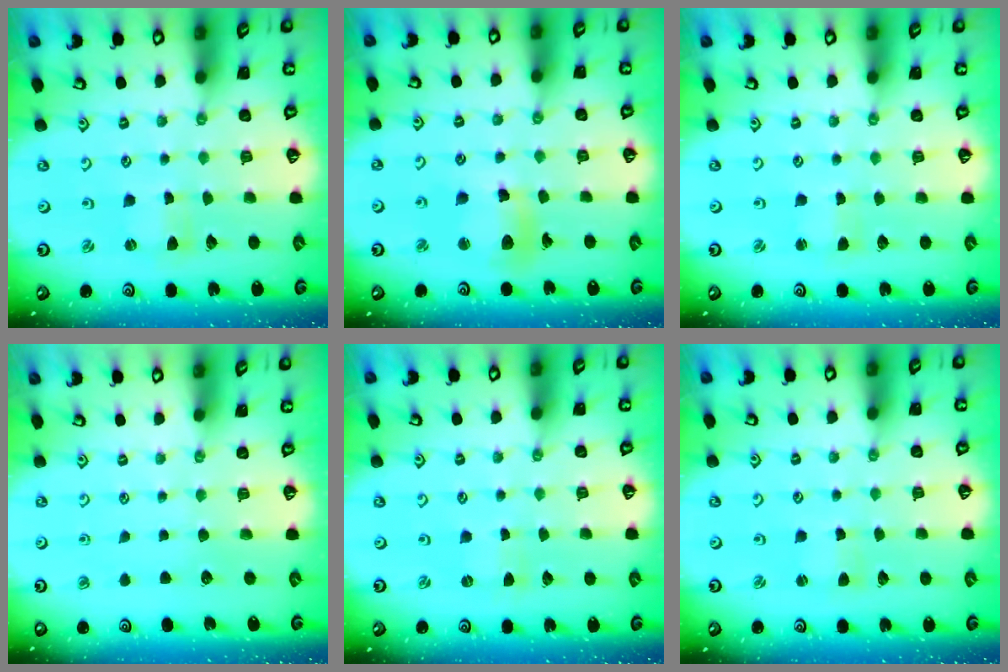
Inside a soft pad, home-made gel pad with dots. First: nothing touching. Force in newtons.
{"total": 11.1, "press": 11.0, "slide": 1.4}
{"total": 1.1, "press": 1.0, "slide": 0.2}
{"total": 0.0}
{"total": 0.0}
{"total": 0.9, "press": 0.9, "slide": 0.2}